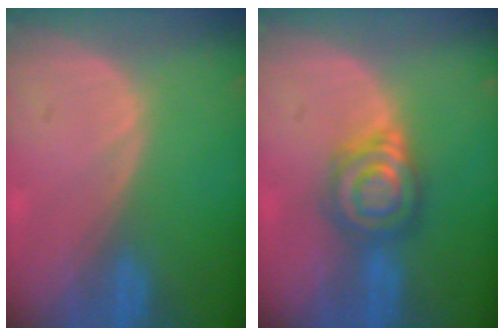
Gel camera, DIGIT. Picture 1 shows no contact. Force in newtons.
{"total": 6.3, "press": 6.3, "slide": 0.5}